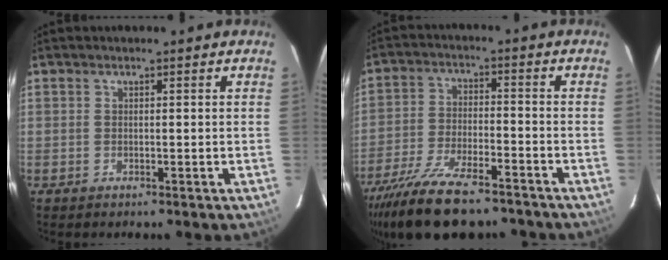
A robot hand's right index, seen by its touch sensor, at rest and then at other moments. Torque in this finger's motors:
{"motor_torque": [1.45, -0.69, 0.76, 0.21]}